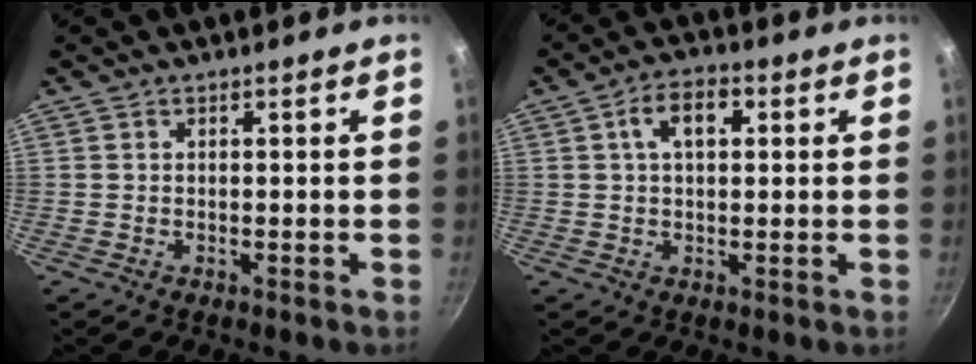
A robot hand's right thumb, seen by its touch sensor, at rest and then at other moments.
{"total": 6.7, "force": [1.6, 3.9, 5.1], "torque": [-0.070, 0.013, 0.021]}